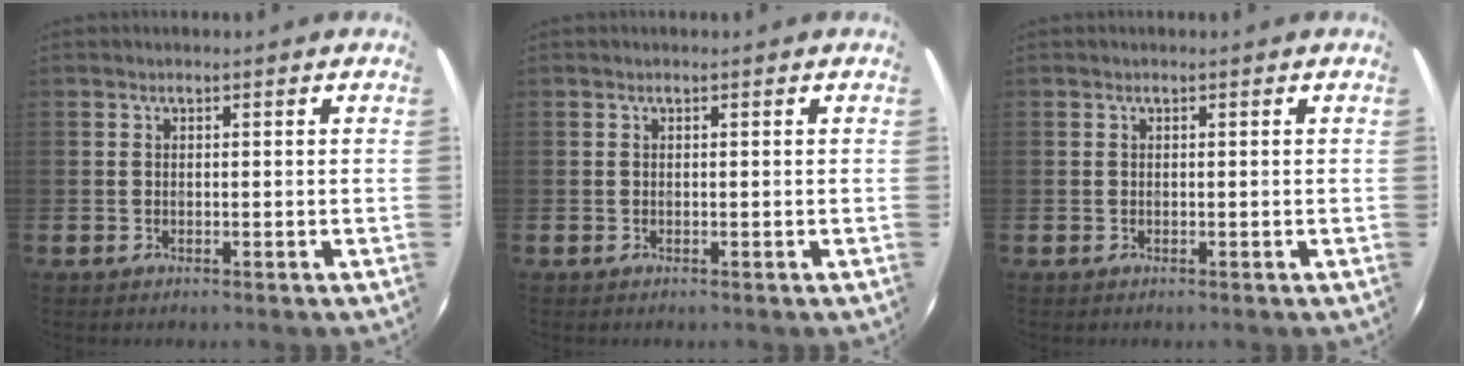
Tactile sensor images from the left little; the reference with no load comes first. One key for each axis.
{"total": 0.0}
{"total": 0.0}